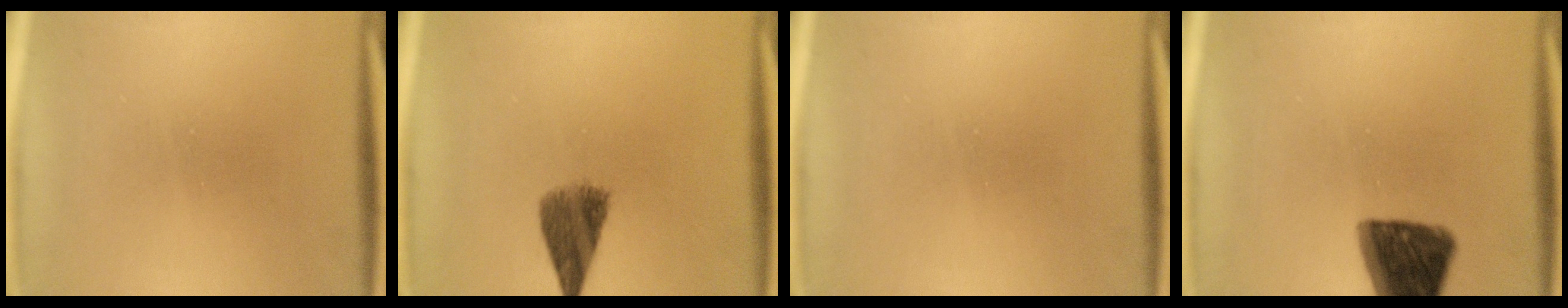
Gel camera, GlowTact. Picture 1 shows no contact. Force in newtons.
{"total": 7.2}
{"total": 0.0}
{"total": 12.8}